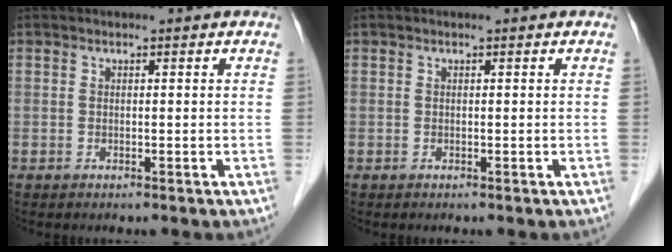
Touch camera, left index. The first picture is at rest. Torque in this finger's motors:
{"motor_torque": [0.00, 0.00, 0.01, 0.00]}